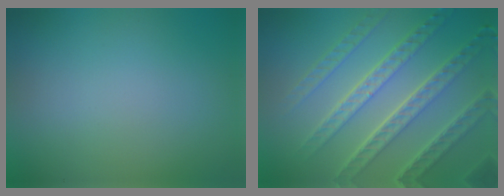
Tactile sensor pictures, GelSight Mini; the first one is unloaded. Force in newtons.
{"total": 8.3, "press": 5.8, "slide": 5.9}